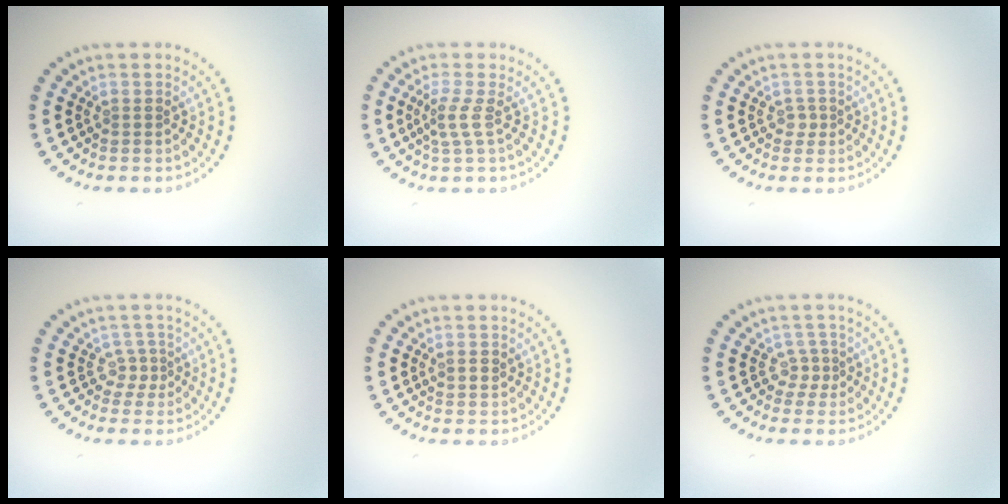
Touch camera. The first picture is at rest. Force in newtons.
{"total": 1.9, "press": 1.3, "slide": 1.5}
{"total": 0.9, "press": 0.7, "slide": 0.5}
{"total": 1.5, "press": 1.0, "slide": 1.1}
{"total": 1.1, "press": 1.0, "slide": 0.4}
{"total": 1.5, "press": 1.0, "slide": 1.1}